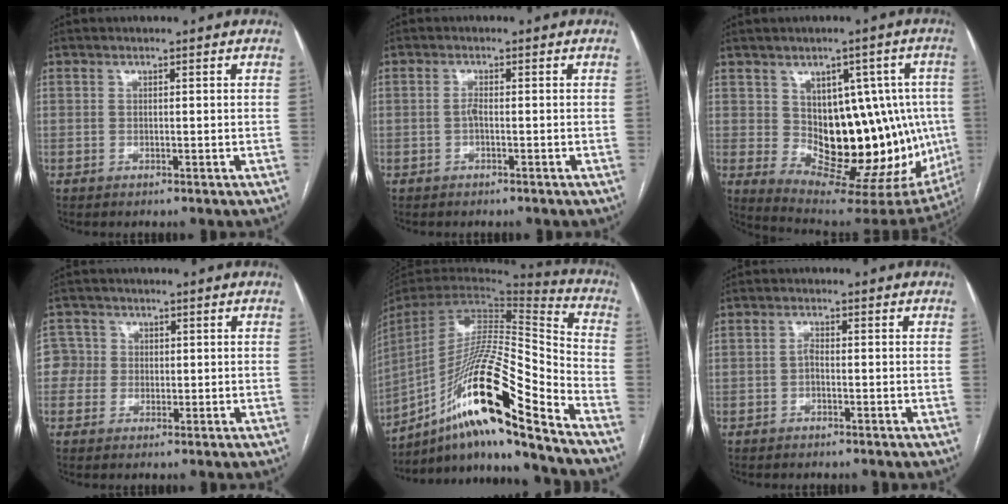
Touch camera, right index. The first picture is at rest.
{"total": 1.1, "force": [-0.4, 0.2, 1.0], "torque": [-0.021, 0.002, -0.009]}
{"total": 17.9, "force": [0.0, 9.2, 15.3], "torque": [-0.193, 0.016, 0.026]}
{"total": 3.6, "force": [0.1, 3.6, -0.1], "torque": [0.019, 0.017, -0.001]}
{"total": 23.0, "force": [-14.6, 0.7, 17.8], "torque": [-0.326, -0.004, -0.265]}
{"total": 1.1, "force": [-0.5, 0.4, 0.9], "torque": [-0.017, 0.003, -0.012]}